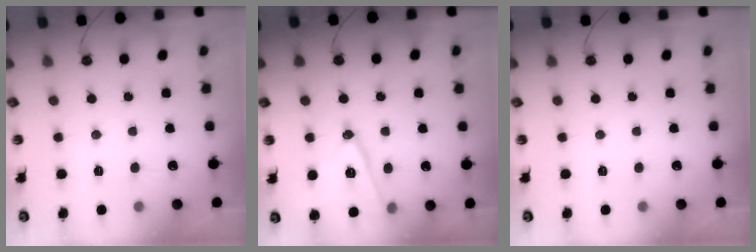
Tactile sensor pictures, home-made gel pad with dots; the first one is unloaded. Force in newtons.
{"total": 13.6, "press": 13.2, "slide": 3.3}
{"total": 0.0}